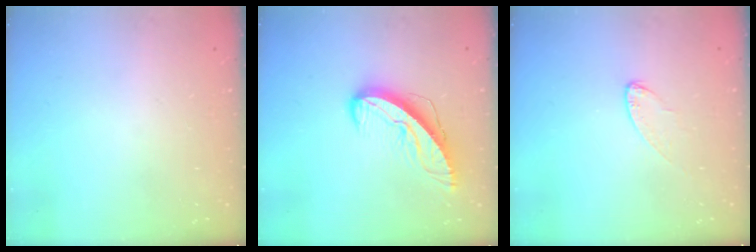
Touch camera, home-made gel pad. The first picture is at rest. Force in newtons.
{"total": 10.0, "press": 10.0, "slide": 1.1}
{"total": 5.4, "press": 5.4, "slide": 0.4}